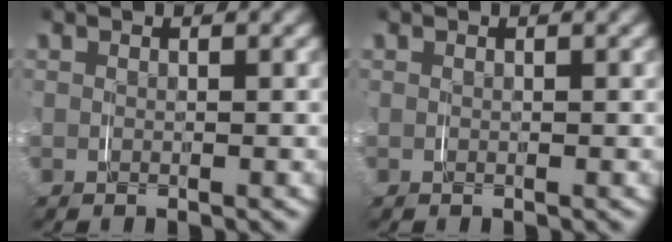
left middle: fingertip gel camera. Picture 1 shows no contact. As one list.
[{"total": 0.0}]